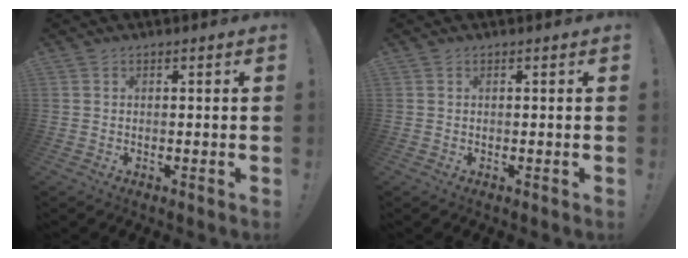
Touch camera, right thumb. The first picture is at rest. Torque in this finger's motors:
{"motor_torque": [-0.05, 0.11, 0.03, -0.08, -0.03]}